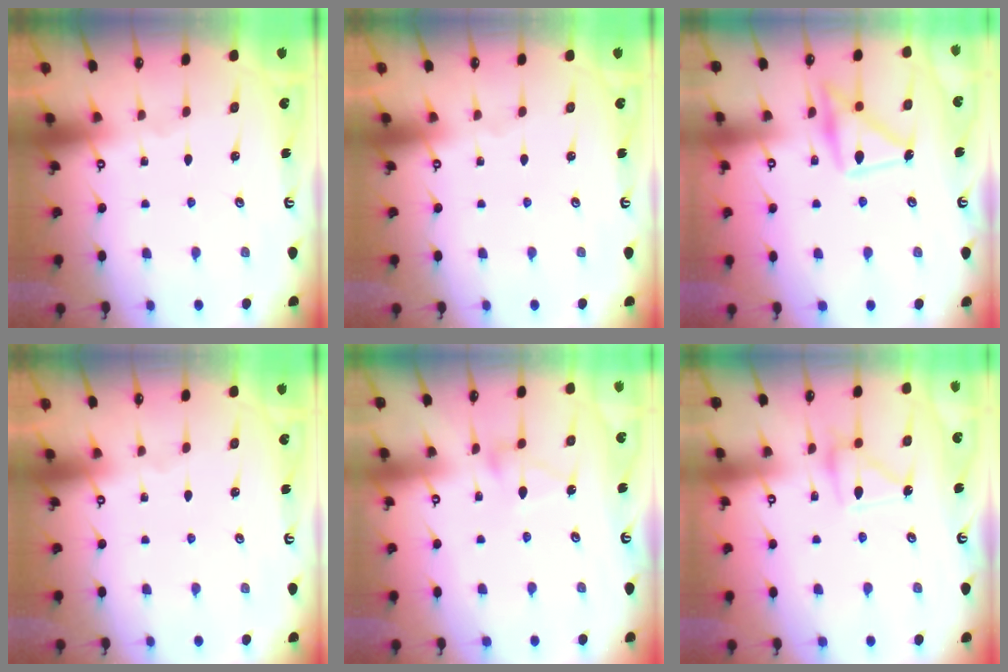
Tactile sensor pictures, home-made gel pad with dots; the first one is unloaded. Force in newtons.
{"total": 0.0}
{"total": 15.4, "press": 15.4, "slide": 0.7}
{"total": 0.0}
{"total": 5.1, "press": 5.1, "slide": 0.3}
{"total": 11.6, "press": 11.5, "slide": 0.8}